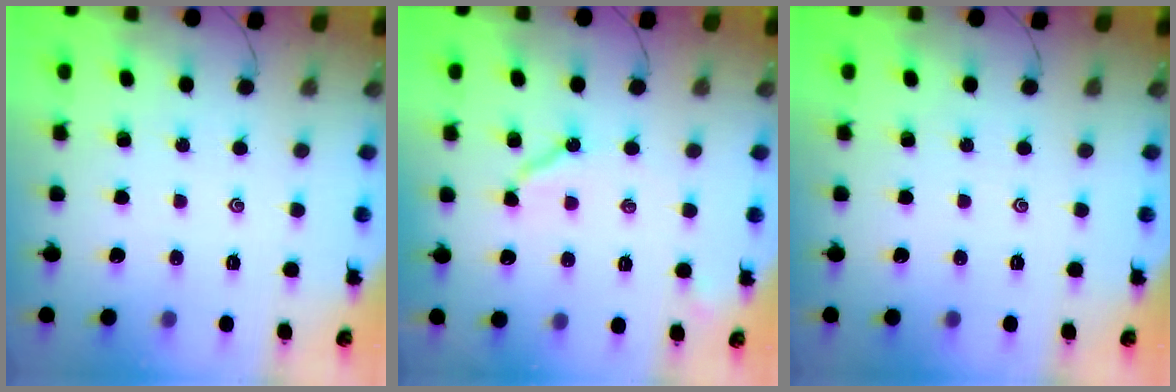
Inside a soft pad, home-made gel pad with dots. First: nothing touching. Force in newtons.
{"total": 6.8, "press": 6.8, "slide": 0.6}
{"total": 0.0}